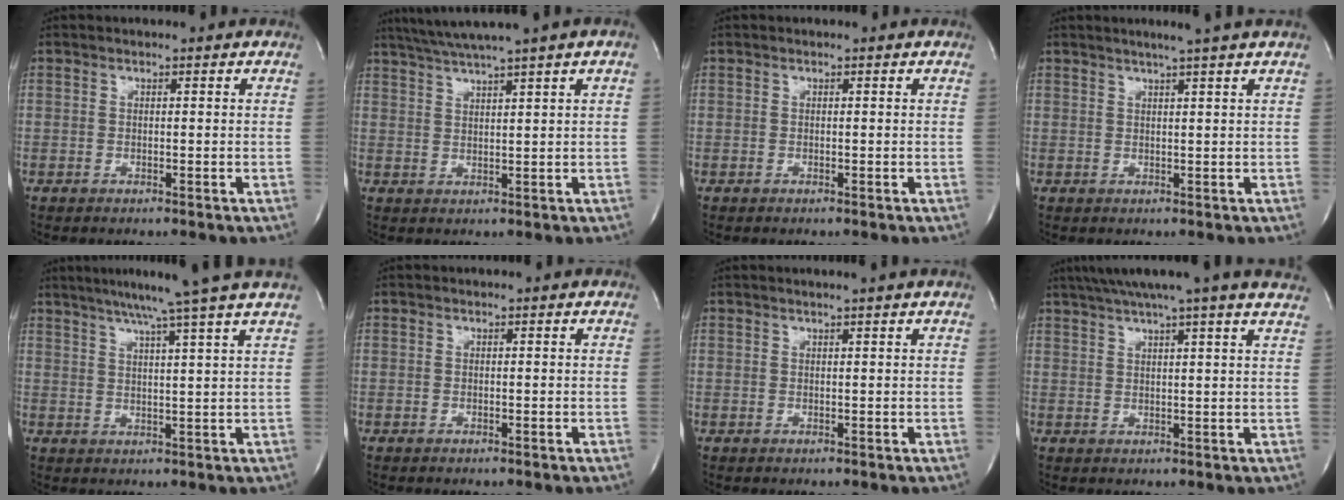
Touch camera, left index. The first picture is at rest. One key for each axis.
{"total": 7.7, "fx": 5.7, "fy": -1.3, "fz": 5.0, "tx": -0.082, "ty": 0.023, "tz": 0.095}
{"total": 0.0}
{"total": 3.8, "fx": 2.9, "fy": -1.2, "fz": 2.1, "tx": -0.030, "ty": -0.001, "tz": 0.043}
{"total": 11.1, "fx": 9.1, "fy": -2.6, "fz": 5.9, "tx": -0.094, "ty": -0.011, "tz": 0.119}
{"total": 0.0}
{"total": 1.6, "fx": 1.3, "fy": -0.6, "fz": 0.6, "tx": -0.015, "ty": -0.005, "tz": 0.026}
{"total": 16.4, "fx": 14.0, "fy": -1.0, "fz": 8.5, "tx": -0.145, "ty": 0.013, "tz": 0.177}